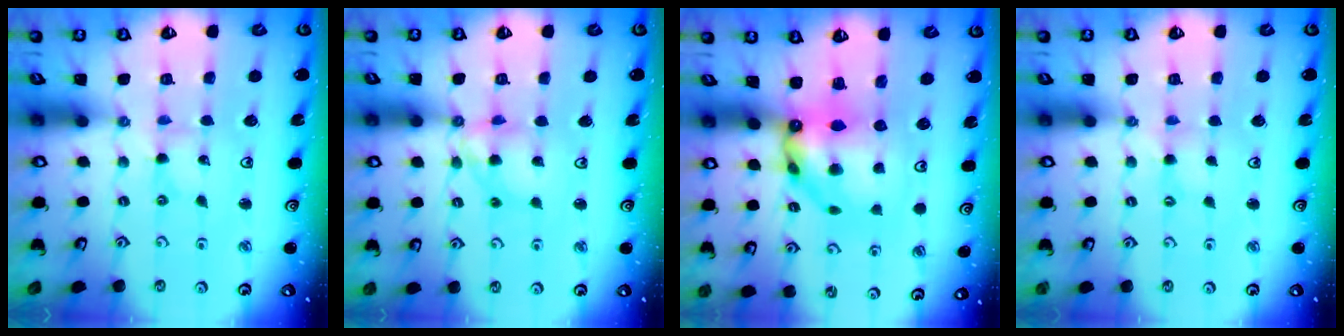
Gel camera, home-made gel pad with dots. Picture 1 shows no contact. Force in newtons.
{"total": 10.0, "press": 9.9, "slide": 1.0}
{"total": 10.8, "press": 10.7, "slide": 1.1}
{"total": 2.0, "press": 2.0, "slide": 0.2}